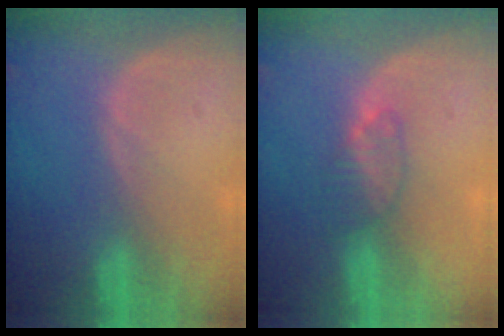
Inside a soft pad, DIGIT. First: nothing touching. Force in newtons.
{"total": 3.4, "press": 3.2, "slide": 0.9}